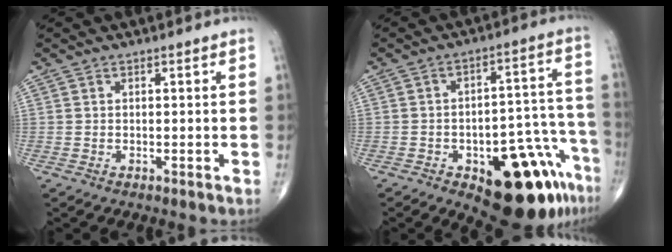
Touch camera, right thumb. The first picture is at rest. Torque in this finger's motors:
{"motor_torque": [3.06, 1.94, 1.24, -1.42, 0.10]}